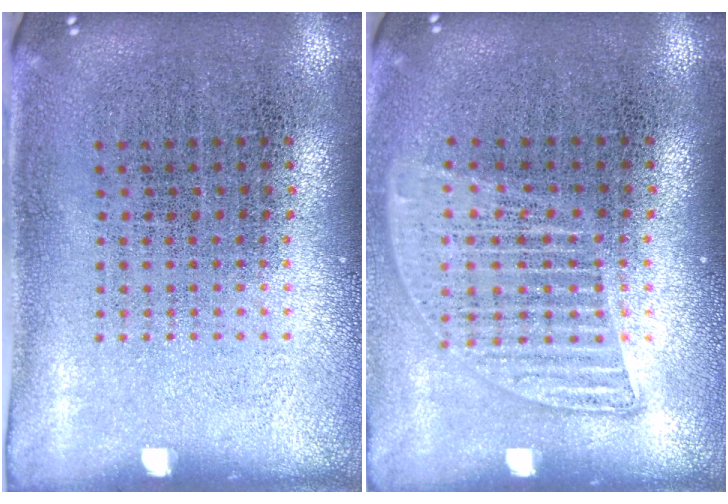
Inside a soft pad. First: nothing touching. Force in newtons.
{"total": 1.2, "press": 1.1, "slide": 0.5}